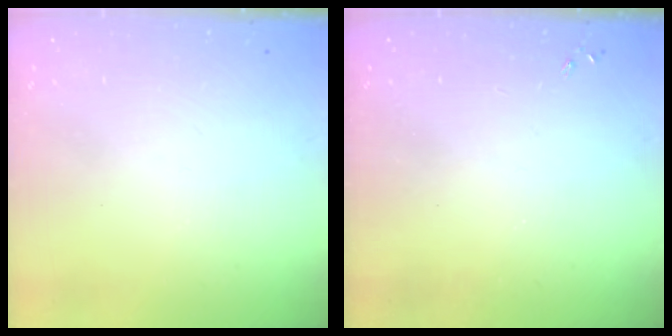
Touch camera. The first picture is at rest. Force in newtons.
{"total": 0.0}